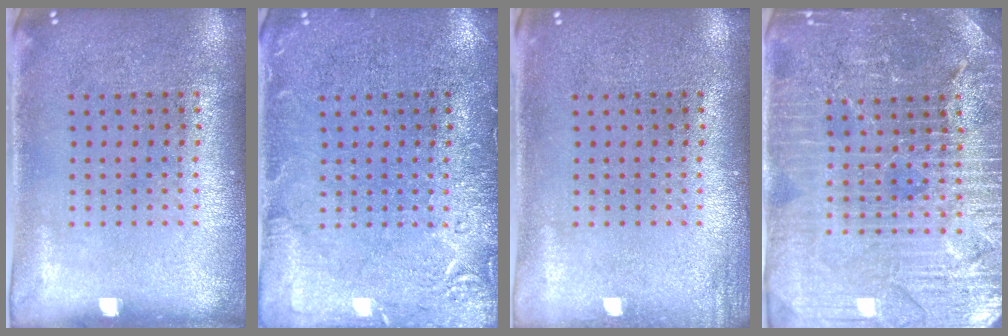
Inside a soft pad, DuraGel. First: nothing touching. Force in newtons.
{"total": 2.9, "press": 2.9, "slide": 0.4}
{"total": 0.9, "press": 0.9, "slide": 0.1}
{"total": 4.5, "press": 4.3, "slide": 1.5}